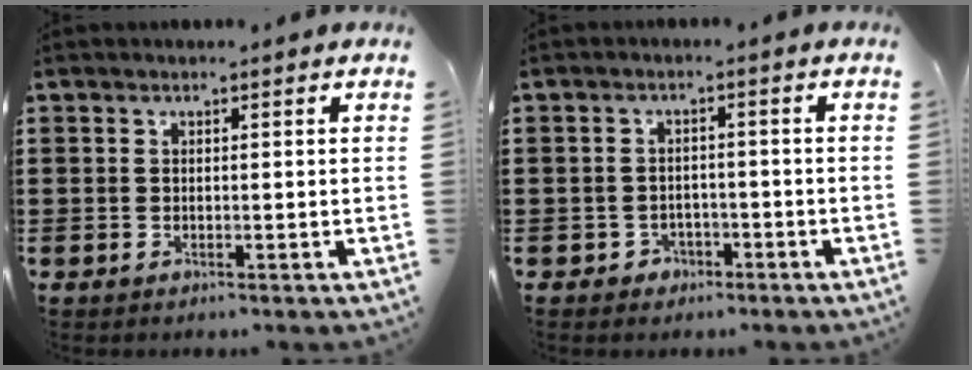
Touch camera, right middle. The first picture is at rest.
{"total": 1.9, "force": [-1.5, 1.2, 0.1], "torque": [-0.011, 0.000, -0.036]}